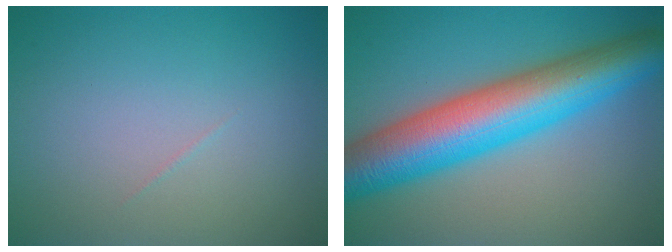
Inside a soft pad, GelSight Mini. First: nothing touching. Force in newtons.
{"total": 11.2, "press": 11.2, "slide": 0.2}